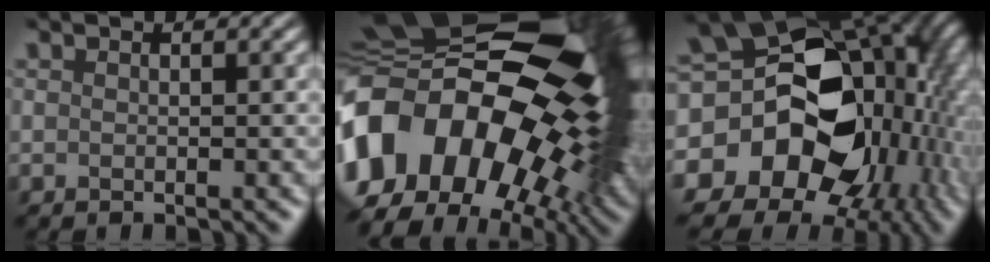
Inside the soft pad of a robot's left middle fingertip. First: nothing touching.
{"total": 18.7, "force": [-2.5, 12.2, 14.0], "torque": [-0.304, -0.032, -0.008]}
{"total": 15.5, "force": [-3.6, 11.7, 9.5], "torque": [-0.183, -0.020, -0.023]}